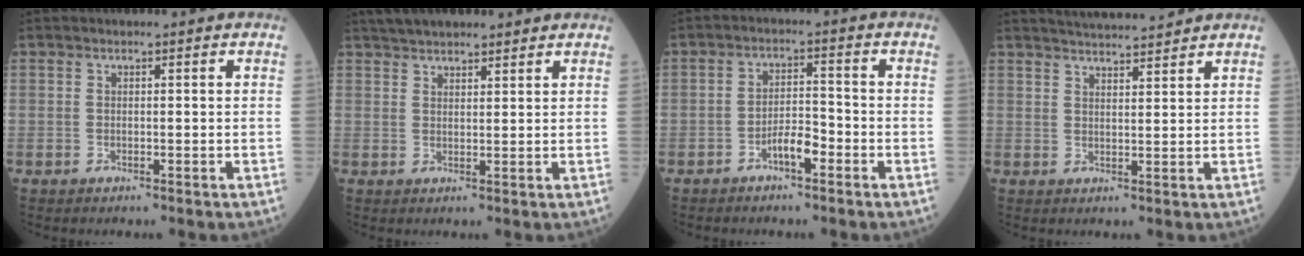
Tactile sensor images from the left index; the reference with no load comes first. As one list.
[{"total": 7.2, "force": [6.2, 2.0, 3.1], "torque": [-0.049, 0.029, 0.099]}, {"total": 4.1, "force": [-2.8, 1.0, 2.8], "torque": [-0.050, 0.000, -0.054]}, {"total": 7.6, "force": [7.2, 0.4, 2.4], "torque": [-0.044, 0.012, 0.107]}]